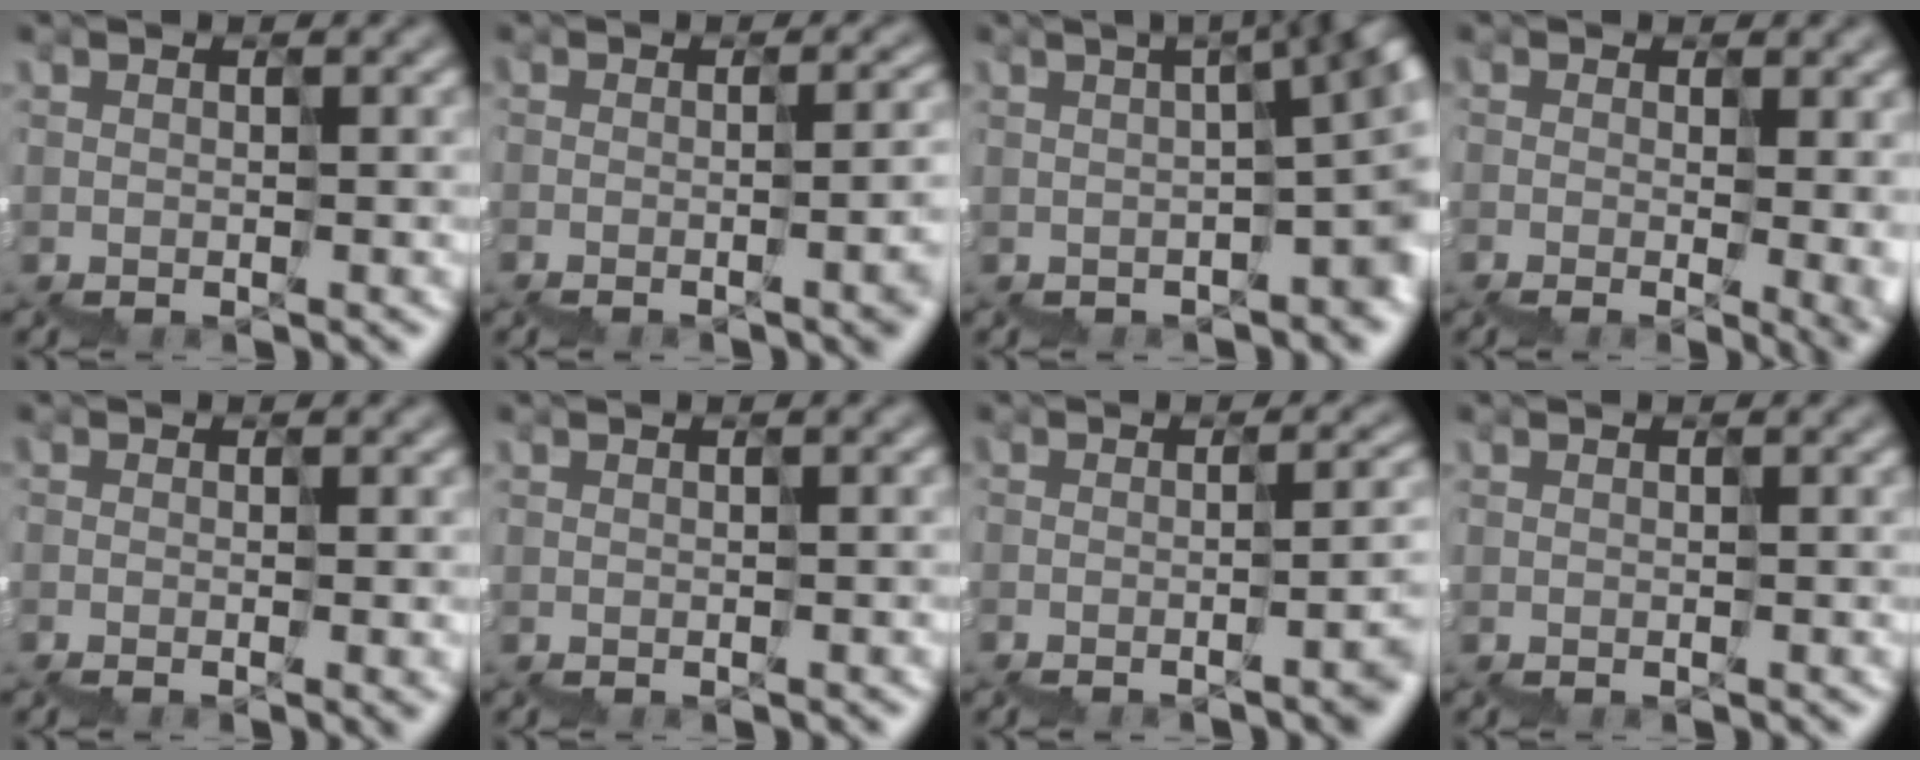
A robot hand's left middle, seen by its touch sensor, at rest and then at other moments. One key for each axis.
{"total": 8.0, "fx": -2.3, "fy": 3.7, "fz": 6.7, "tx": -0.054, "ty": 0.005, "tz": -0.022}
{"total": 9.9, "fx": -1.1, "fy": 3.5, "fz": 9.2, "tx": -0.075, "ty": 0.011, "tz": -0.008}
{"total": 9.1, "fx": -0.6, "fy": 5.0, "fz": 7.6, "tx": -0.098, "ty": -0.003, "tz": 0.016}
{"total": 2.6, "fx": -0.7, "fy": 0.9, "fz": 2.4, "tx": -0.031, "ty": -0.004, "tz": -0.007}
{"total": 0.8, "fx": -0.3, "fy": 0.3, "fz": 0.8, "tx": -0.002, "ty": 0.002, "tz": -0.001}
{"total": 7.0, "fx": -2.4, "fy": 3.0, "fz": 5.8, "tx": -0.042, "ty": 0.006, "tz": -0.028}
{"total": 0.0}